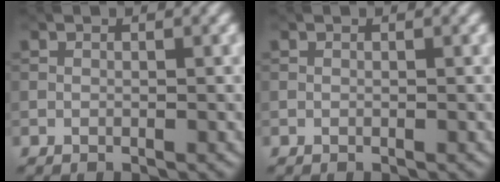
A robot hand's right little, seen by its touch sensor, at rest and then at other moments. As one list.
[{"total": 0.0}]